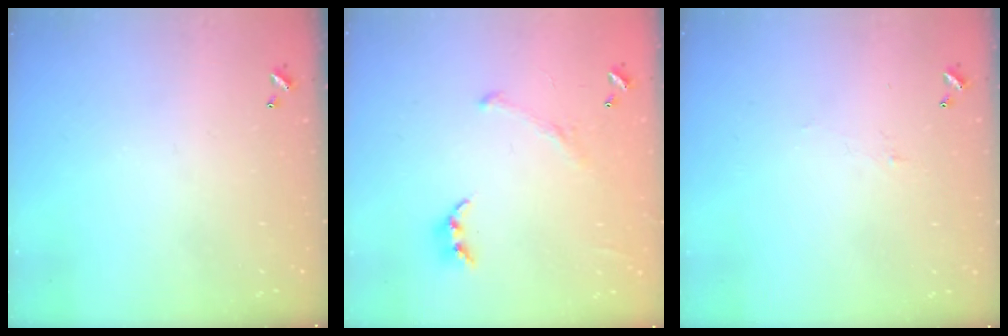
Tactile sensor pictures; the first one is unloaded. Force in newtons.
{"total": 2.3, "press": 2.1, "slide": 1.0}
{"total": 1.5, "press": 1.3, "slide": 0.6}